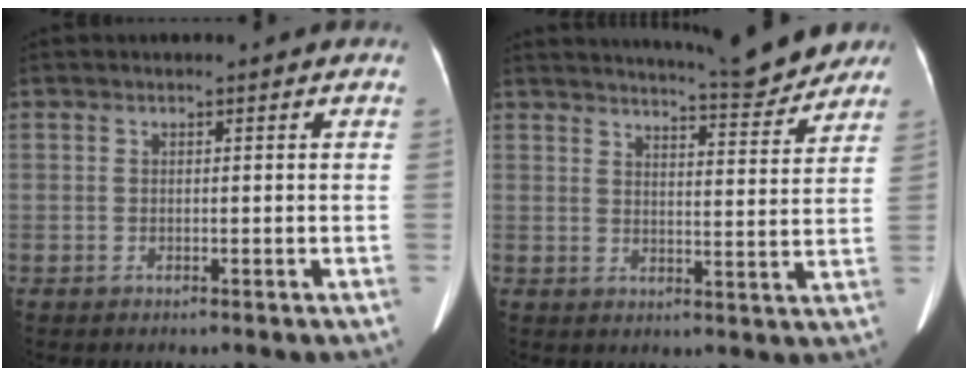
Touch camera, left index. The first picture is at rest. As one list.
[{"total": 11.5, "force": [10.8, 1.0, 3.7], "torque": [-0.052, -0.012, 0.131]}]